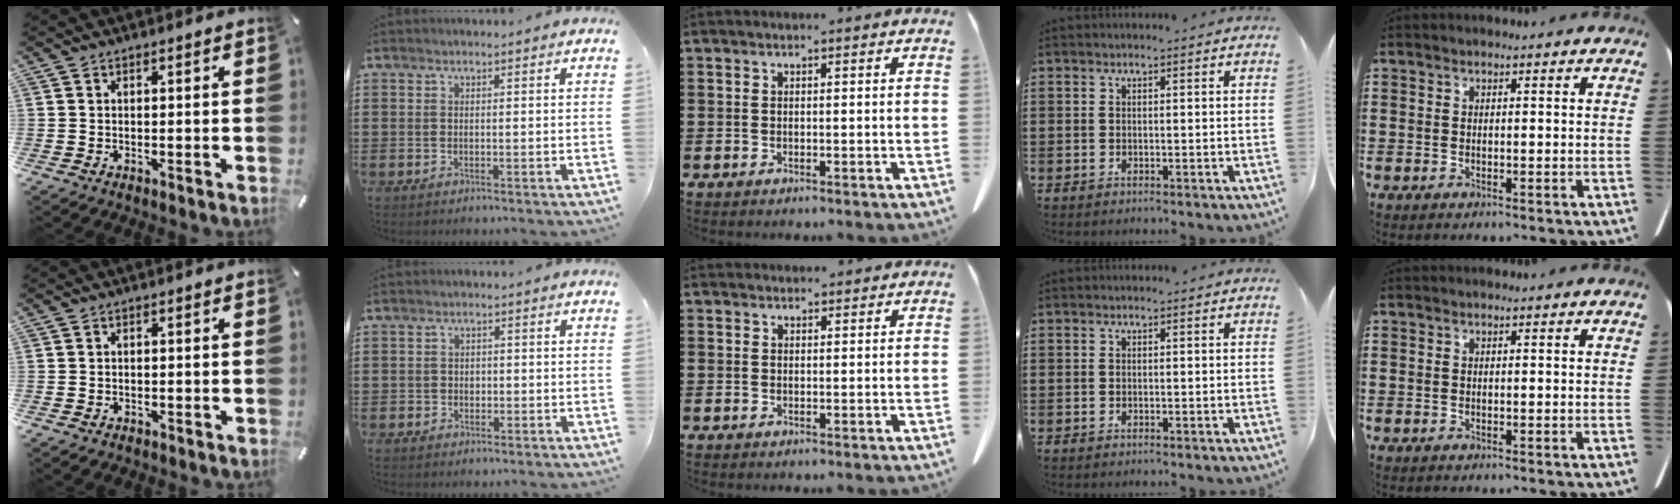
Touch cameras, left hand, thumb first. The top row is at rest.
{"thumb": {"total": 0.9, "force": [-0.5, 0.7, 0.4], "torque": [-0.007, 0.002, -0.012]}, "index": {"total": 1.2, "force": [-0.3, 1.1, 0.3], "torque": [-0.011, 0.003, -0.009]}, "middle": {"total": 1.3, "force": [1.2, 0.5, 0.1], "torque": [0.003, -0.003, 0.024]}}